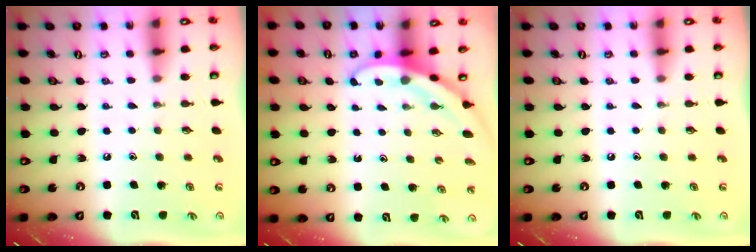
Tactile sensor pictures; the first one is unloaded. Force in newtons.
{"total": 3.2, "press": 3.2, "slide": 0.1}
{"total": 0.0}